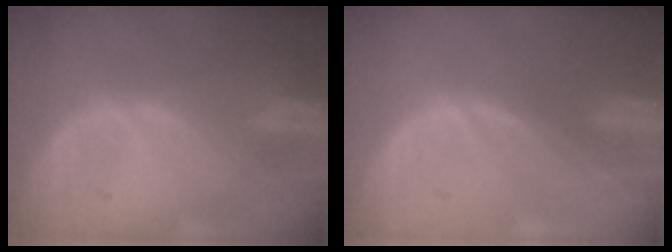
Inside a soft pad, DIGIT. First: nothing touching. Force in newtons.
{"total": 0.0}